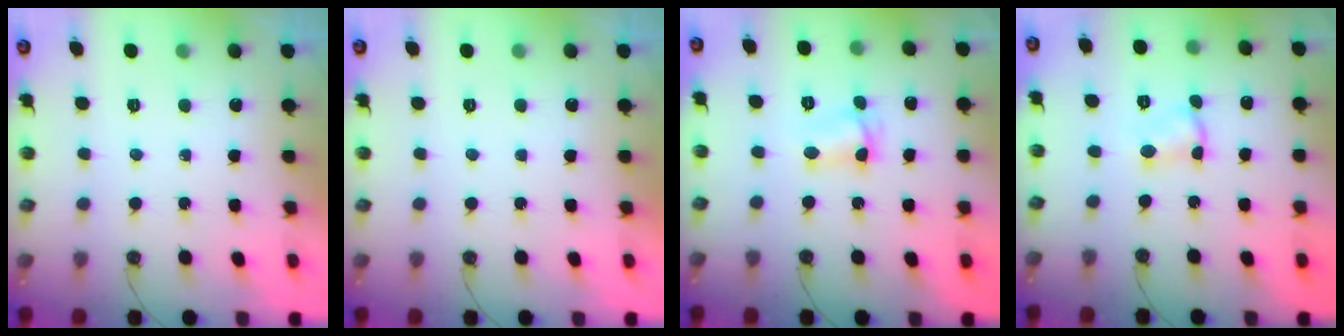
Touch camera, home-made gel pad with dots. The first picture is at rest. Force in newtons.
{"total": 0.0}
{"total": 5.1, "press": 3.8, "slide": 3.4}
{"total": 2.3, "press": 2.3, "slide": 0.1}